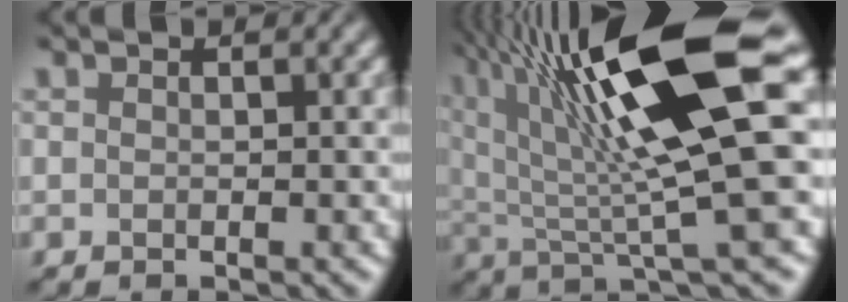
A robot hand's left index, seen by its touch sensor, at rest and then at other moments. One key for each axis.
{"total": 13.8, "fx": 4.7, "fy": 2.8, "fz": 12.7, "tx": -0.207, "ty": 0.009, "tz": 0.077}